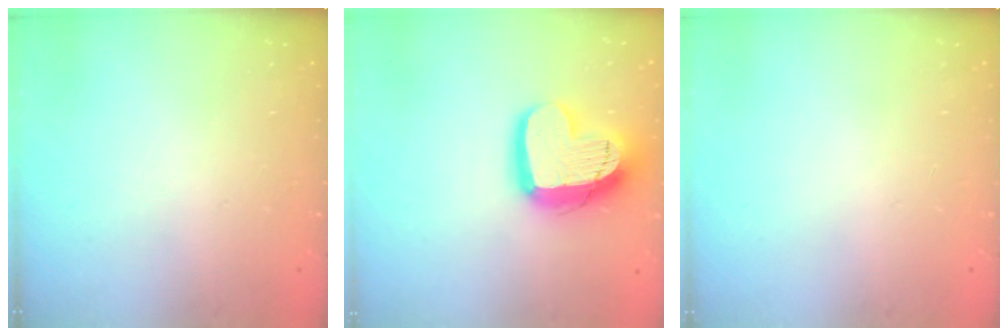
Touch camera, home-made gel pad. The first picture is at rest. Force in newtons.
{"total": 17.1, "press": 17.0, "slide": 1.5}
{"total": 0.0}